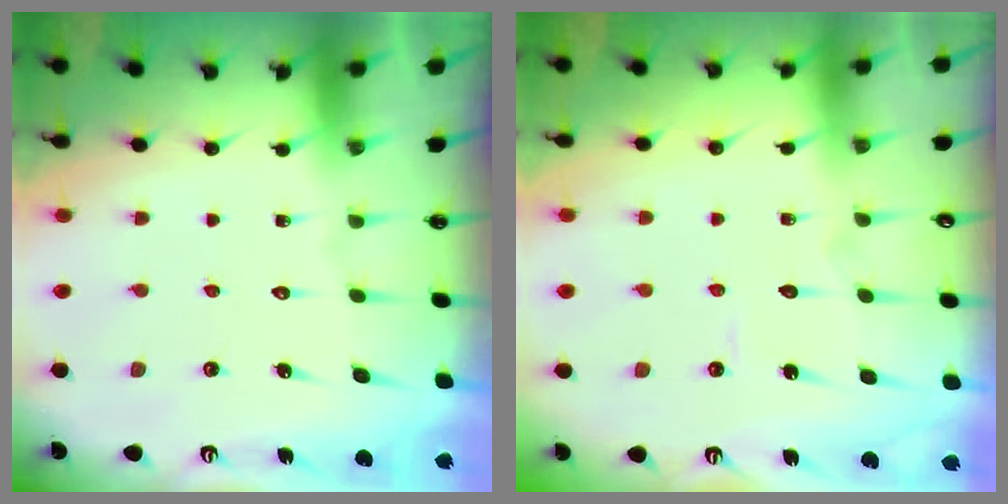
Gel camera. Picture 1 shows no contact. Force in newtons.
{"total": 3.9, "press": 3.9, "slide": 0.2}